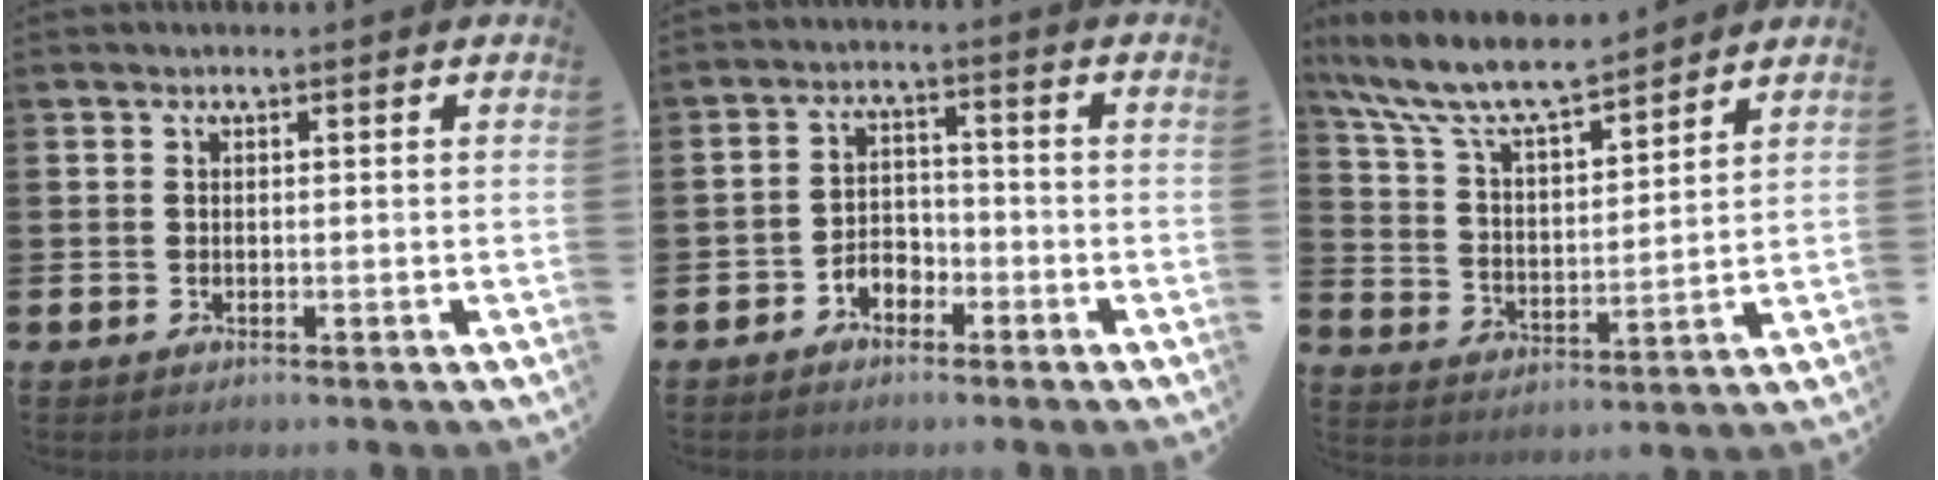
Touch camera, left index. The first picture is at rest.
{"total": 2.9, "force": [-2.3, 1.6, 0.6], "torque": [-0.023, 0.007, -0.049]}
{"total": 9.5, "force": [8.7, 1.7, 3.4], "torque": [-0.107, -0.052, 0.155]}